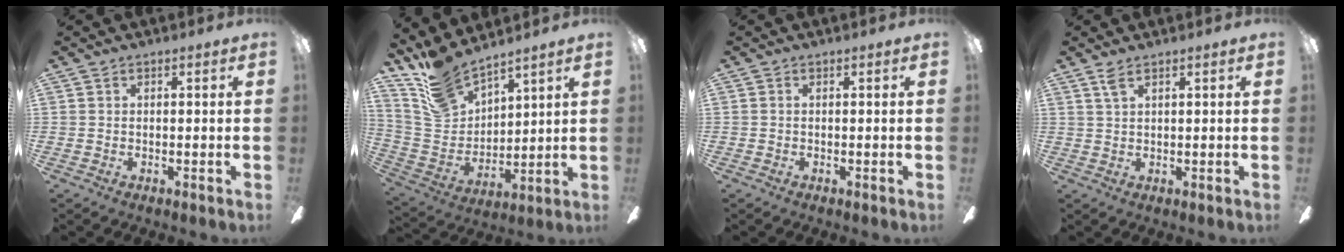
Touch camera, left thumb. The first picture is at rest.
{"total": 13.1, "force": [11.5, 4.9, 3.9], "torque": [-0.113, -0.082, 0.220]}
{"total": 0.0}
{"total": 2.4, "force": [1.8, 0.6, 1.4], "torque": [-0.033, 0.001, 0.032]}